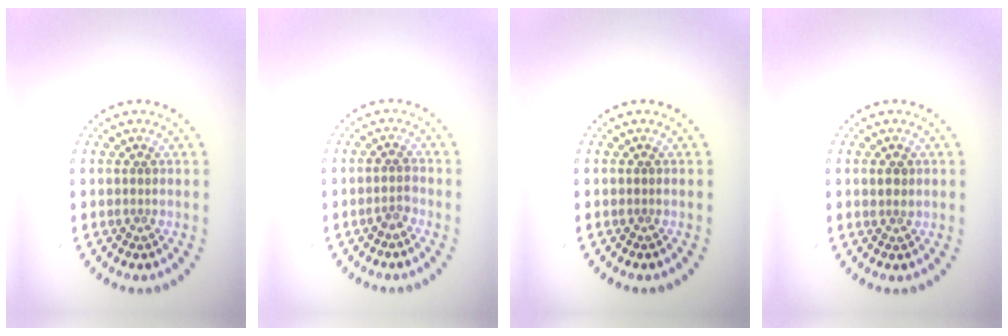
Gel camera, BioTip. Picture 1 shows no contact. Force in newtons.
{"total": 1.3, "press": 1.0, "slide": 0.7}
{"total": 0.0}
{"total": 1.2, "press": 1.1, "slide": 0.5}